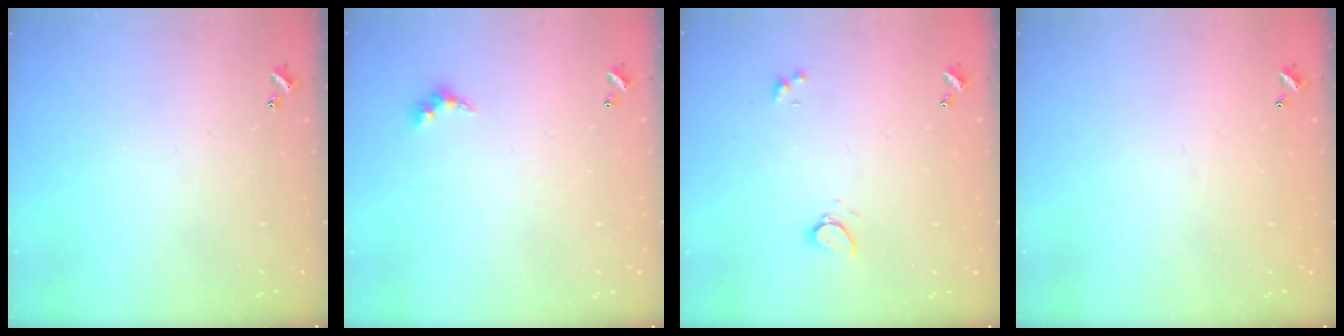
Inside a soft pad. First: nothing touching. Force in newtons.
{"total": 4.8, "press": 4.7, "slide": 0.7}
{"total": 0.9, "press": 0.8, "slide": 0.5}
{"total": 2.9, "press": 2.9, "slide": 0.1}